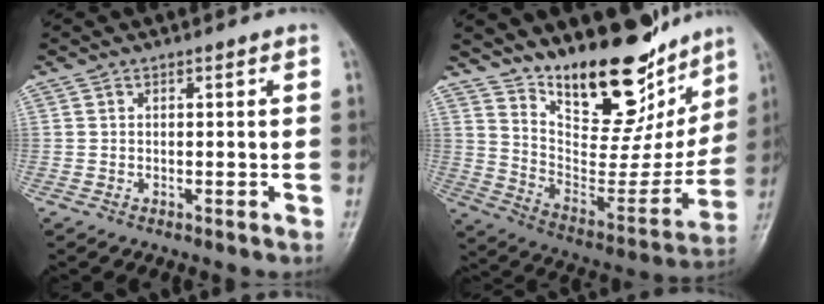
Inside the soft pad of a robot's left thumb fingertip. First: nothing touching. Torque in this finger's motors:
{"motor_torque": [0.38, 0.31, 0.37, -1.47, 0.15]}